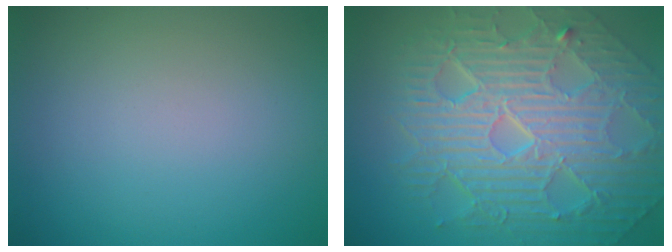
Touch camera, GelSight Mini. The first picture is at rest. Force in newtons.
{"total": 10.8, "press": 7.0, "slide": 8.2}